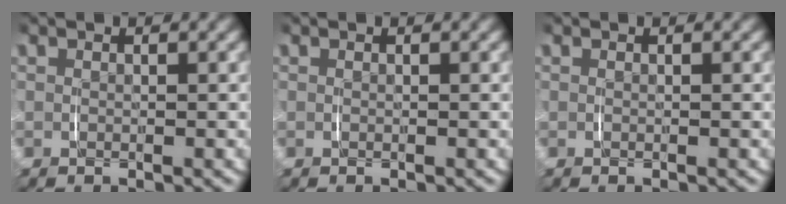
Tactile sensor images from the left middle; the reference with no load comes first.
{"total": 0.0}
{"total": 0.0}